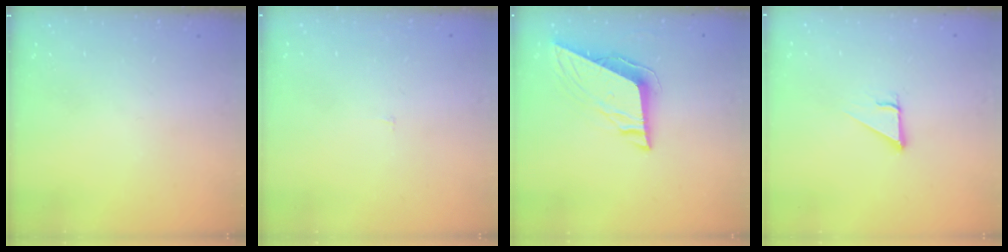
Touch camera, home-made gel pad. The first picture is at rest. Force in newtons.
{"total": 1.8, "press": 1.8, "slide": 0.1}
{"total": 8.9, "press": 8.8, "slide": 1.2}
{"total": 2.9, "press": 2.8, "slide": 0.2}